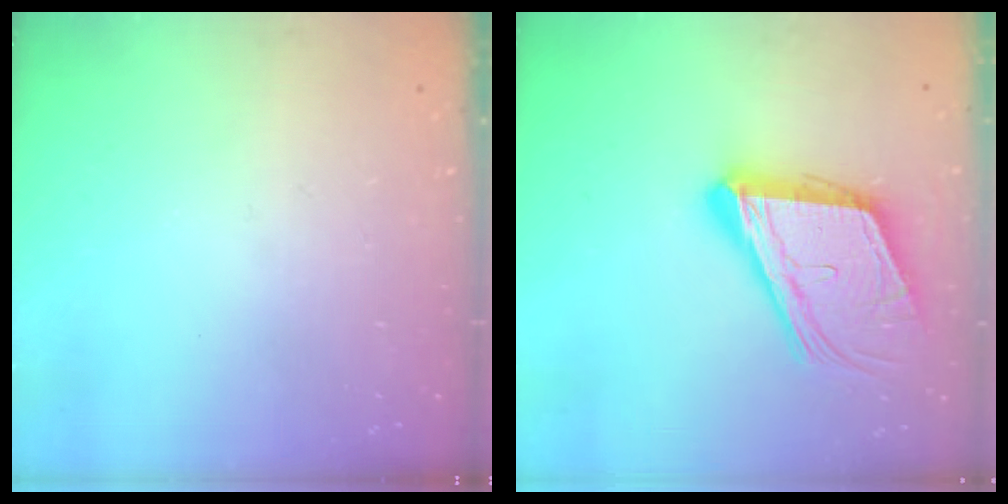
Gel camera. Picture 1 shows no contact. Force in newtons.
{"total": 20.0, "press": 19.6, "slide": 3.9}